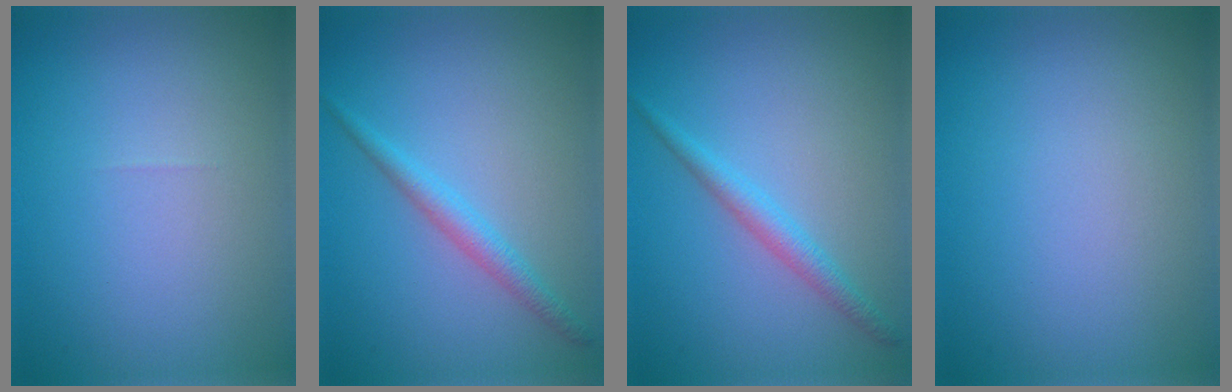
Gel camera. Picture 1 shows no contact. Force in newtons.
{"total": 2.0, "press": 2.0, "slide": 0.0}
{"total": 2.0, "press": 2.0, "slide": 0.0}
{"total": 0.0}